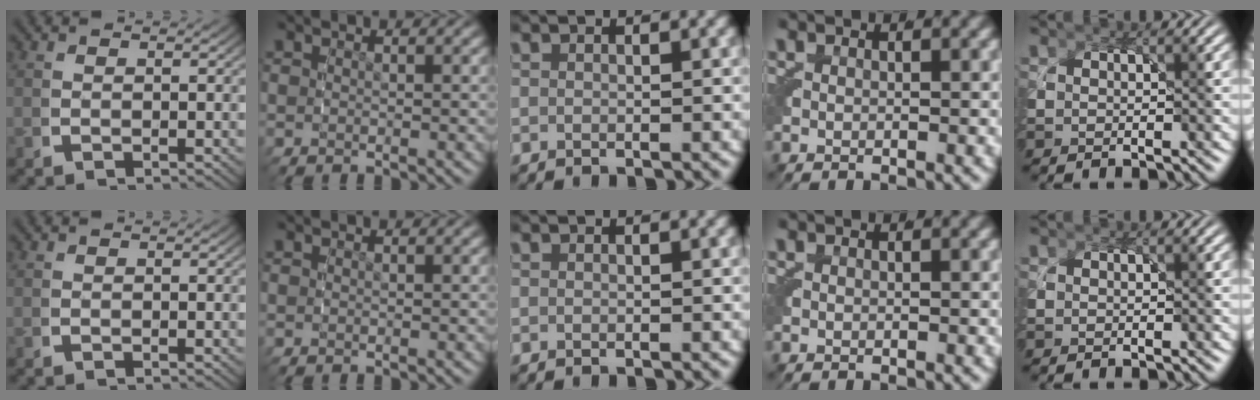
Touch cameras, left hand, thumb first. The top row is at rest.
{}